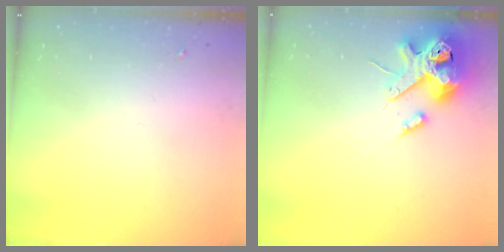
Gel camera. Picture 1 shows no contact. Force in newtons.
{"total": 14.2, "press": 14.0, "slide": 2.3}